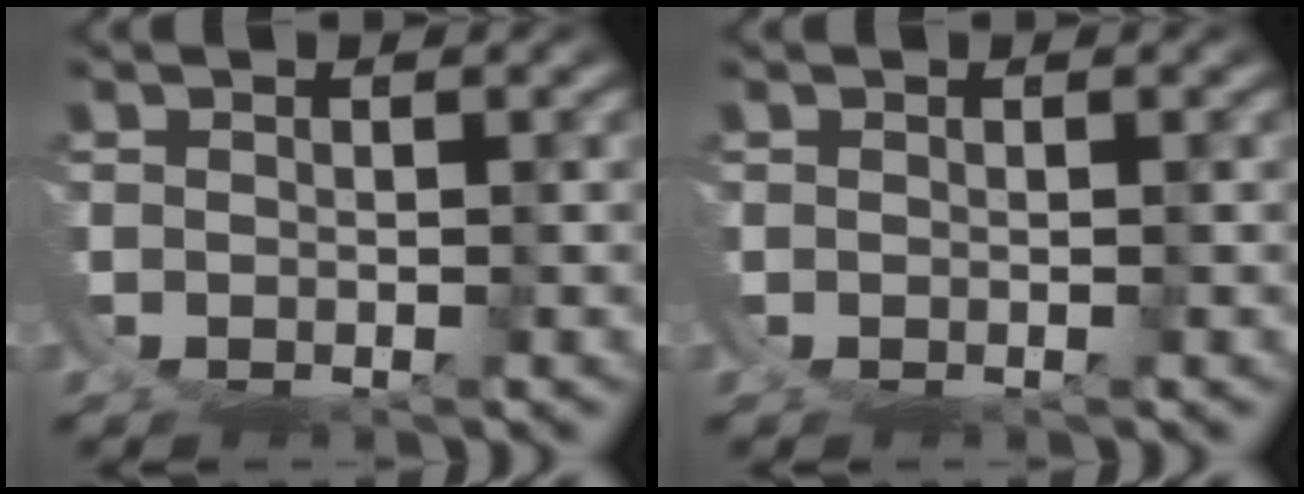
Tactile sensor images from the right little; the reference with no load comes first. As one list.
[{"total": 0.0}]